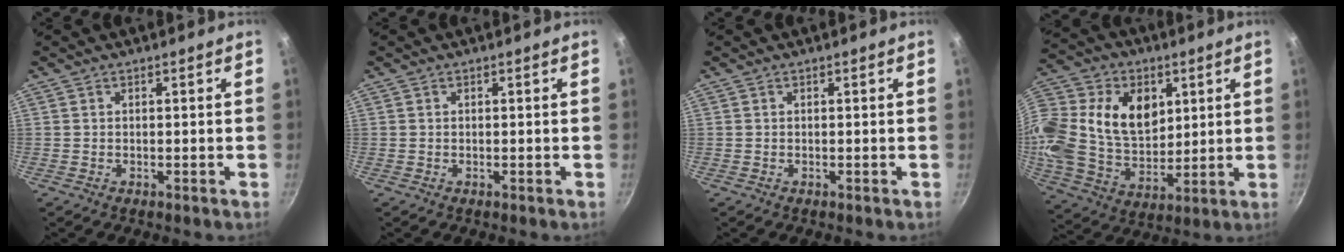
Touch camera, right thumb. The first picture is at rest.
{"total": 0.0}
{"total": 0.0}
{"total": 26.3, "force": [7.2, 19.2, 16.4], "torque": [-0.358, 0.017, 0.132]}